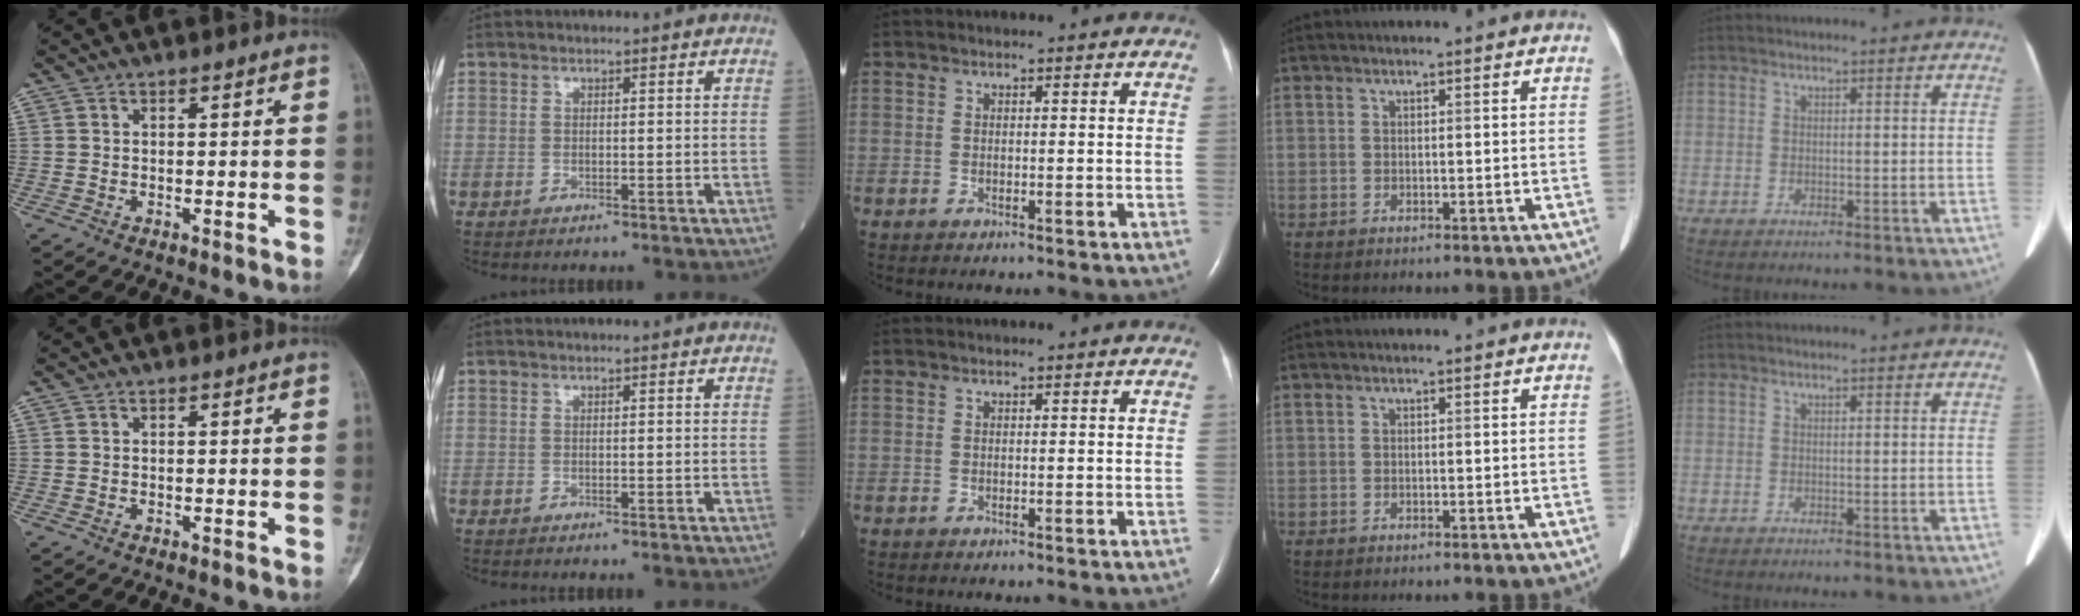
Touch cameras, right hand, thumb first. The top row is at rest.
{}